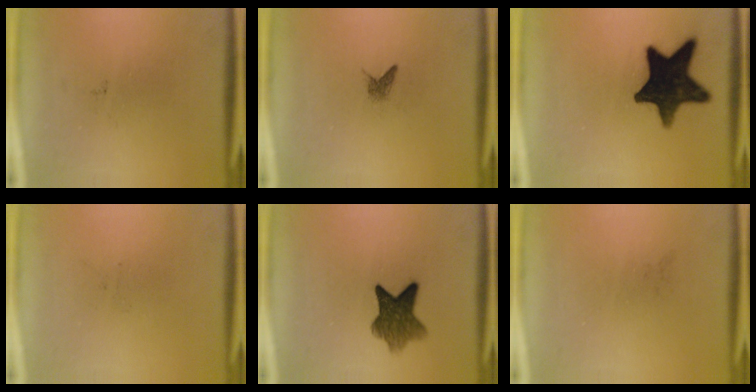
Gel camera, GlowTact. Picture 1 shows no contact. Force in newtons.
{"total": 1.0}
{"total": 15.5}
{"total": 0.0}
{"total": 7.1}
{"total": 0.0}